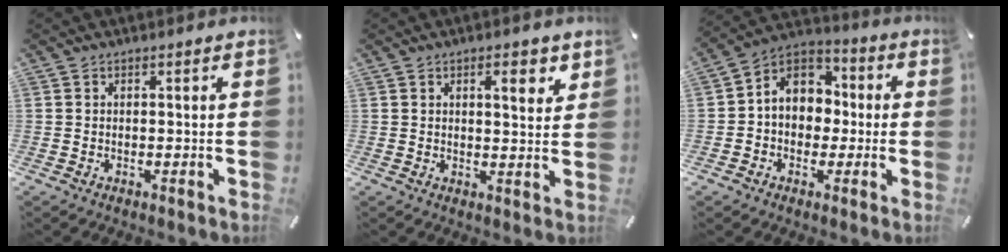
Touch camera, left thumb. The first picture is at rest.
{"total": 4.6, "force": [2.3, 1.6, 3.6], "torque": [-0.044, -0.008, 0.032]}
{"total": 9.4, "force": [0.3, 8.7, 3.6], "torque": [-0.080, 0.004, 0.002]}